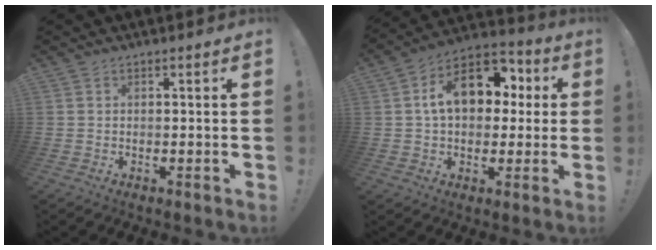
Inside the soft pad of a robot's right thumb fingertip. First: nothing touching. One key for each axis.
{"total": 15.9, "fx": 3.8, "fy": 10.8, "fz": 11.1, "tx": -0.160, "ty": 0.002, "tz": 0.070}